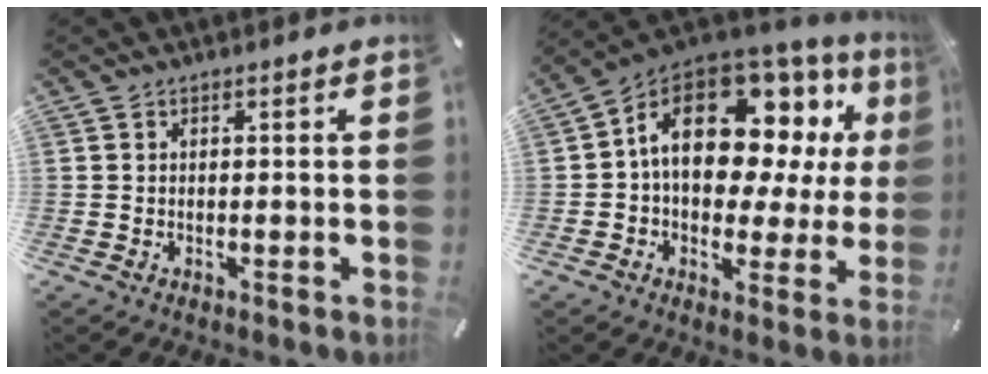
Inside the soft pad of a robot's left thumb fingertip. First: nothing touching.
{"total": 18.1, "force": [5.5, 11.6, 12.7], "torque": [-0.209, -0.030, 0.094]}